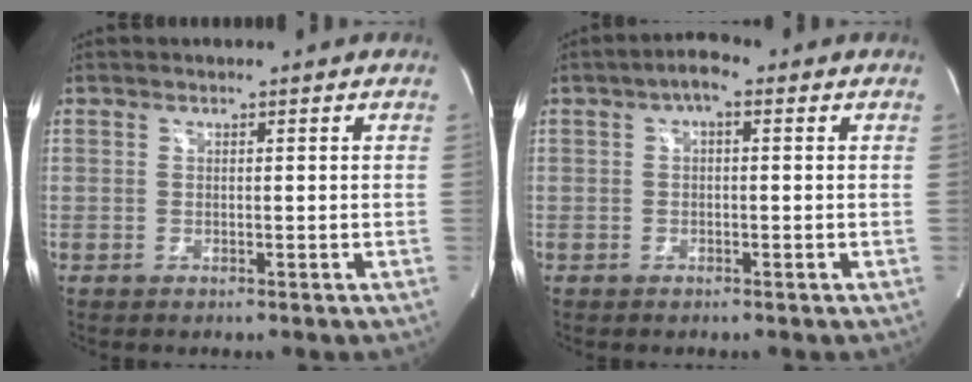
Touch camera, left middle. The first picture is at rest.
{"total": 2.8, "force": [0.8, 1.1, 2.4], "torque": [-0.040, 0.007, 0.008]}